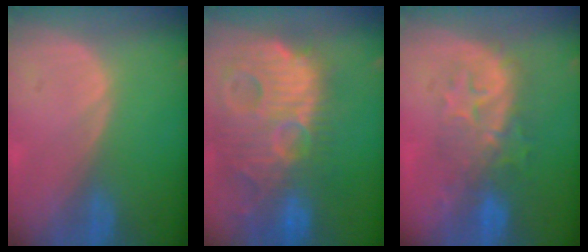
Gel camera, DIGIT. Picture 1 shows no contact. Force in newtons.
{"total": 14.8, "press": 12.8, "slide": 7.5}
{"total": 7.9, "press": 7.7, "slide": 1.6}